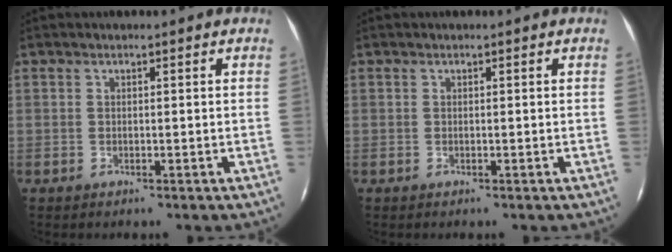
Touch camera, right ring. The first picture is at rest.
{"total": 0.0}